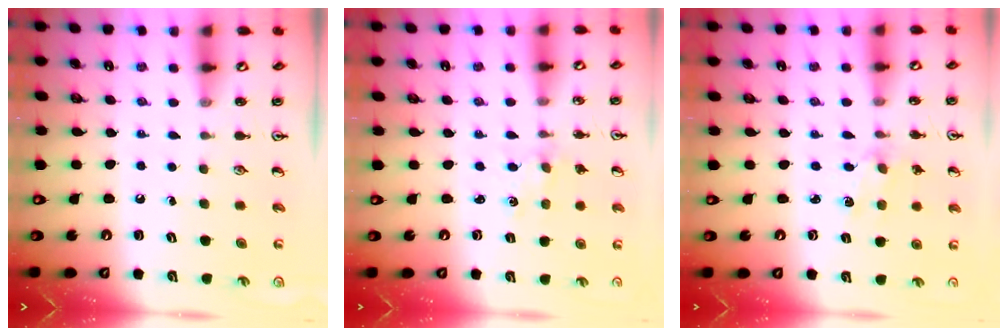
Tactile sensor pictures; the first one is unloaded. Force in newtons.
{"total": 0.0}
{"total": 1.7, "press": 1.6, "slide": 0.5}